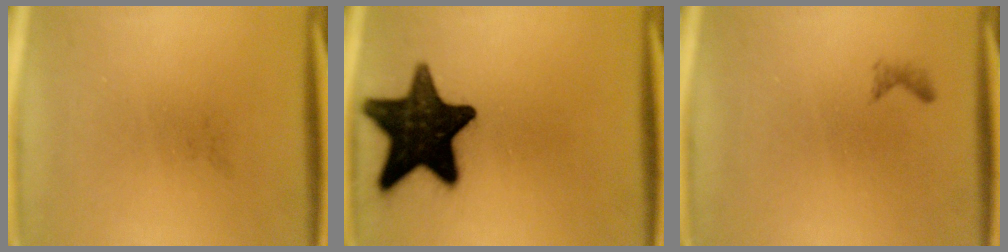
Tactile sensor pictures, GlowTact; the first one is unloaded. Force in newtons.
{"total": 17.4}
{"total": 0.6}